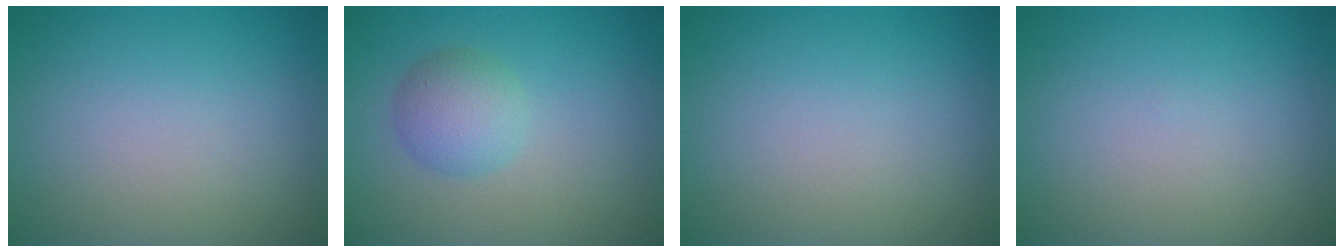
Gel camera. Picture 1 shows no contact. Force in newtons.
{"total": 3.0, "press": 3.0, "slide": 0.0}
{"total": 0.0}
{"total": 0.0}